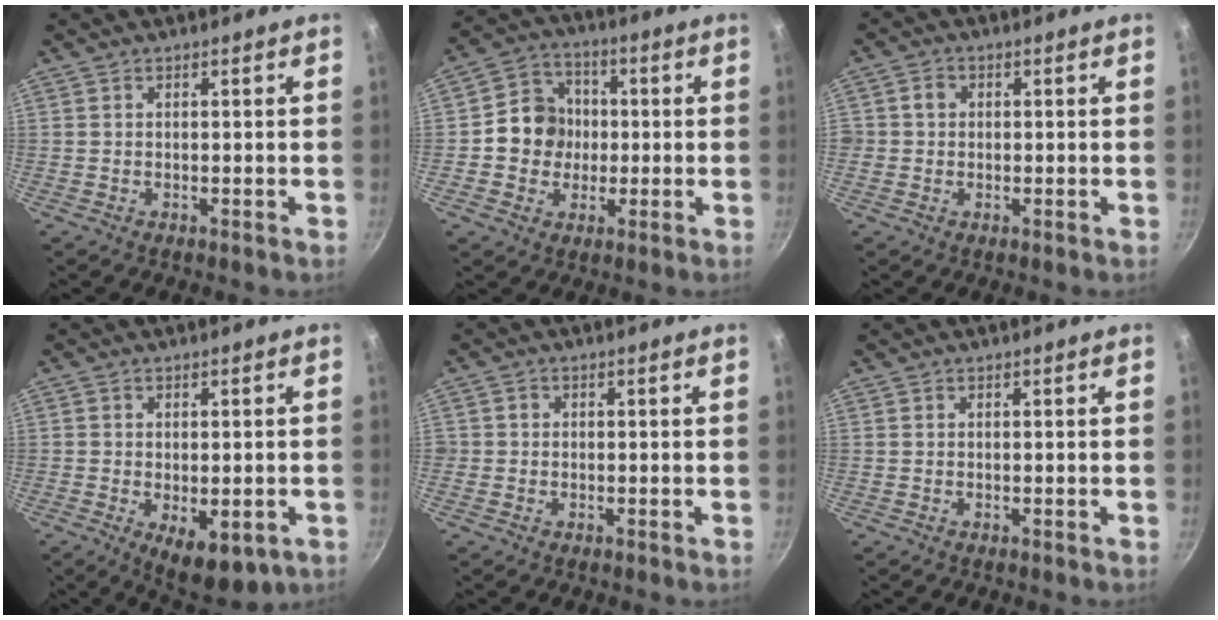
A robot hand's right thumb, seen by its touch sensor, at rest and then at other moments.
{"total": 9.8, "force": [-0.3, 8.9, 4.1], "torque": [-0.028, 0.019, -0.023]}
{"total": 2.4, "force": [0.2, 2.2, 0.8], "torque": [0.000, 0.007, -0.001]}
{"total": 8.9, "force": [-2.9, 4.3, 7.2], "torque": [-0.087, -0.010, -0.027]}
{"total": 1.2, "force": [-0.1, 1.1, 0.2], "torque": [0.001, 0.003, -0.004]}
{"total": 0.0}